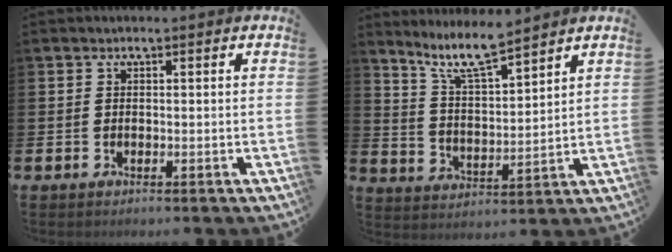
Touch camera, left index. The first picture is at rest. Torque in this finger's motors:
{"motor_torque": [0.84, -0.31, 0.13, 0.05]}